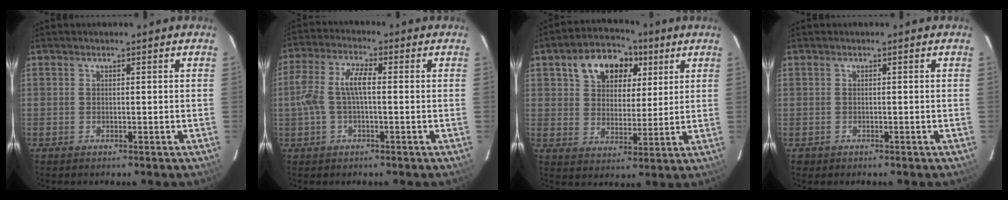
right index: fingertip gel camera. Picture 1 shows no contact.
{"total": 7.7, "force": [-0.2, 2.8, 7.2], "torque": [-0.152, 0.014, -0.003]}
{"total": 12.7, "force": [5.8, 8.9, 7.0], "torque": [-0.140, 0.039, 0.099]}
{"total": 1.2, "force": [-0.4, 1.1, 0.0], "torque": [-0.001, 0.004, -0.003]}